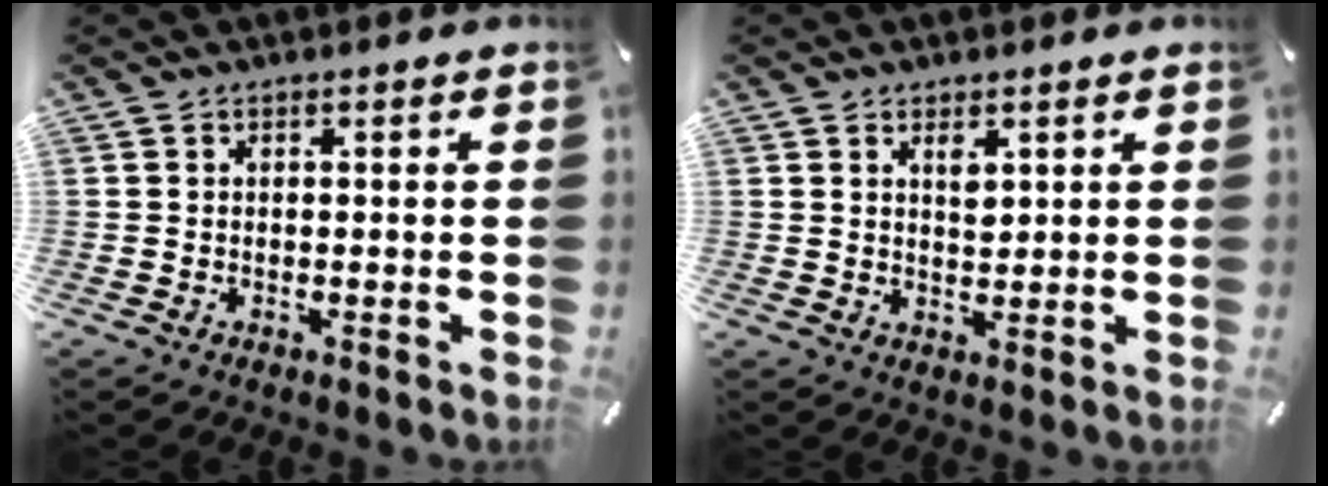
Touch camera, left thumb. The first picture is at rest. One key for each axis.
{"total": 3.0, "fx": 1.5, "fy": 1.7, "fz": 1.9, "tx": -0.026, "ty": -0.005, "tz": 0.023}